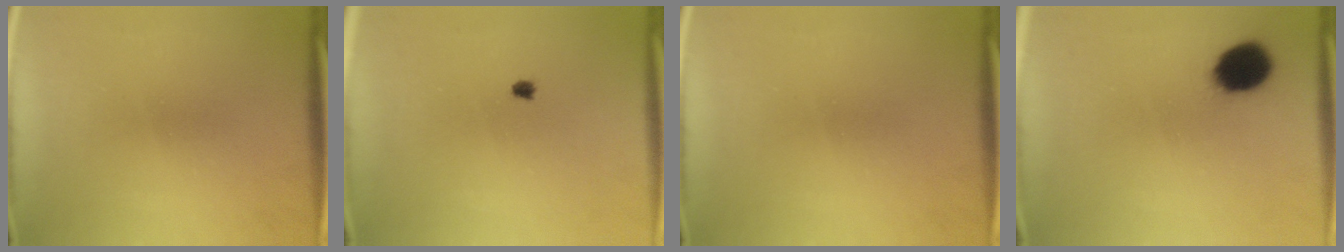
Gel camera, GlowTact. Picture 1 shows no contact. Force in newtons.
{"total": 0.6}
{"total": 0.0}
{"total": 10.6}